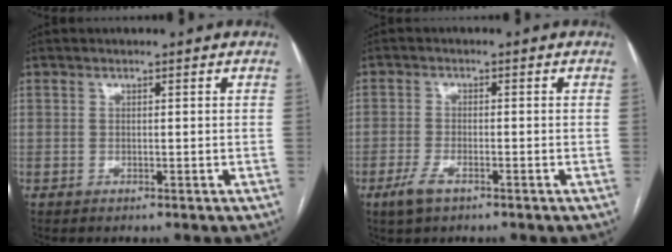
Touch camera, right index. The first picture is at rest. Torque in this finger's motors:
{"motor_torque": [-0.13, 0.26, -0.68, -0.18]}